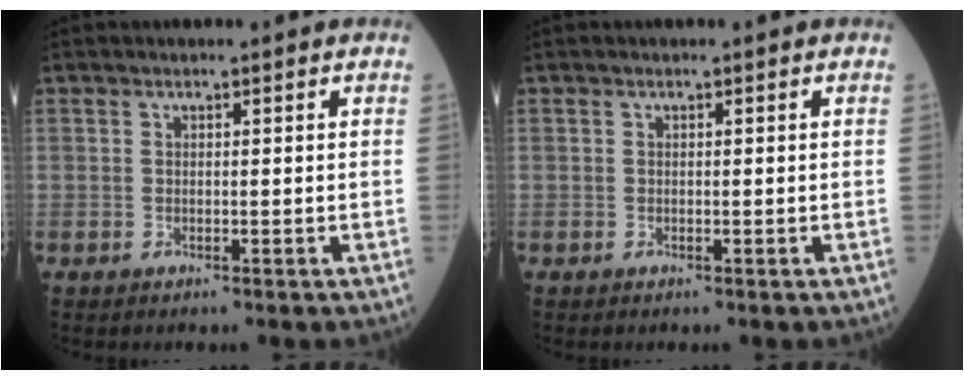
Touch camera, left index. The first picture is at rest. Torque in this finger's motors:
{"motor_torque": [-0.15, 0.10, 0.00, -0.01]}